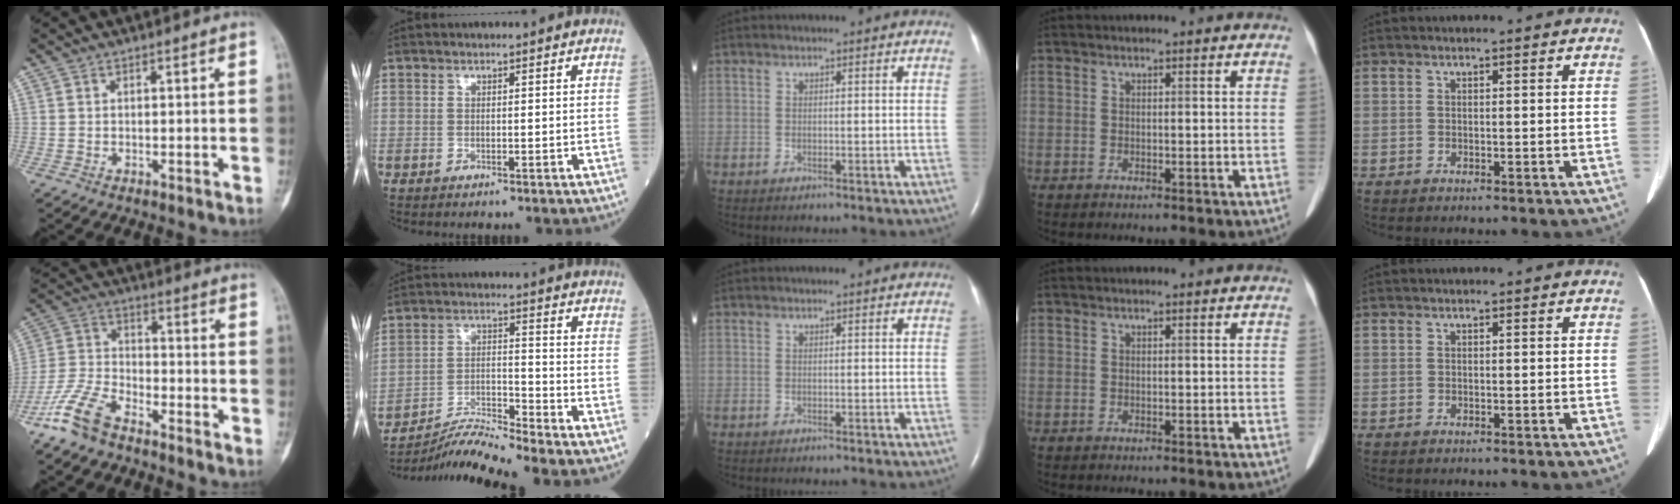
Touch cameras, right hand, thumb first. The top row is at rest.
{"thumb": {"total": 10.5, "force": [-7.7, 4.3, 5.7], "torque": [-0.131, 0.035, -0.162]}, "index": {"total": 7.7, "force": [-7.2, -2.4, 1.3], "torque": [-0.036, 0.002, -0.130]}}